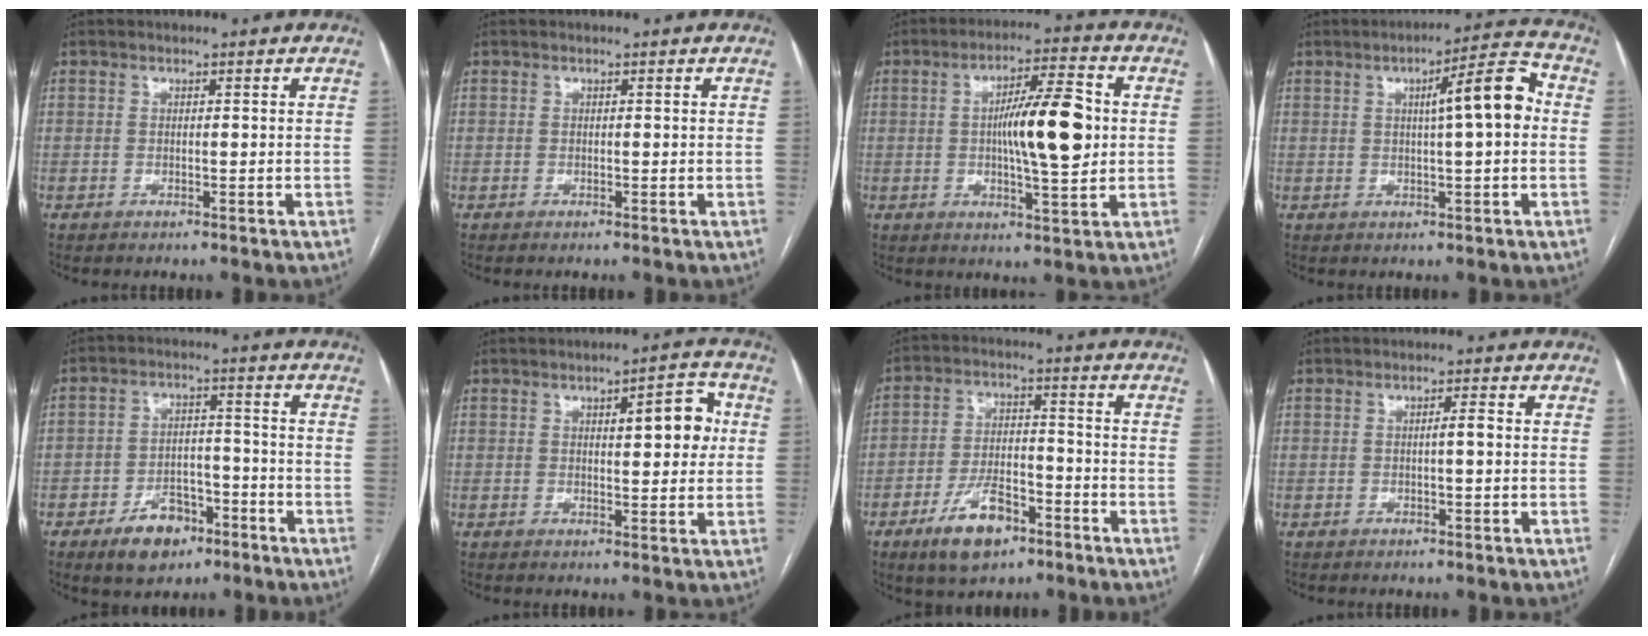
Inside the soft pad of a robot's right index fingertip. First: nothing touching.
{"total": 0.0}
{"total": 11.5, "force": [0.6, 2.0, 11.3], "torque": [-0.185, 0.012, 0.010]}
{"total": 8.7, "force": [1.1, 0.9, 8.5], "torque": [-0.123, 0.024, 0.014]}
{"total": 7.8, "force": [-4.7, 4.8, 4.1], "torque": [-0.066, 0.013, -0.068]}
{"total": 6.7, "force": [1.5, 2.0, 6.2], "torque": [-0.079, 0.014, 0.021]}
{"total": 9.6, "force": [-5.6, 4.6, 6.3], "torque": [-0.118, 0.008, -0.092]}
{"total": 1.4, "force": [-0.1, 0.1, 1.4], "torque": [-0.021, 0.004, 0.000]}